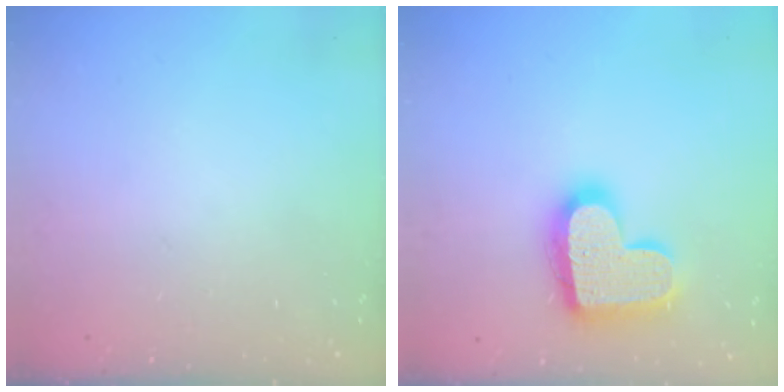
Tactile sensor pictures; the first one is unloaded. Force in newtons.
{"total": 18.3, "press": 18.2, "slide": 1.1}